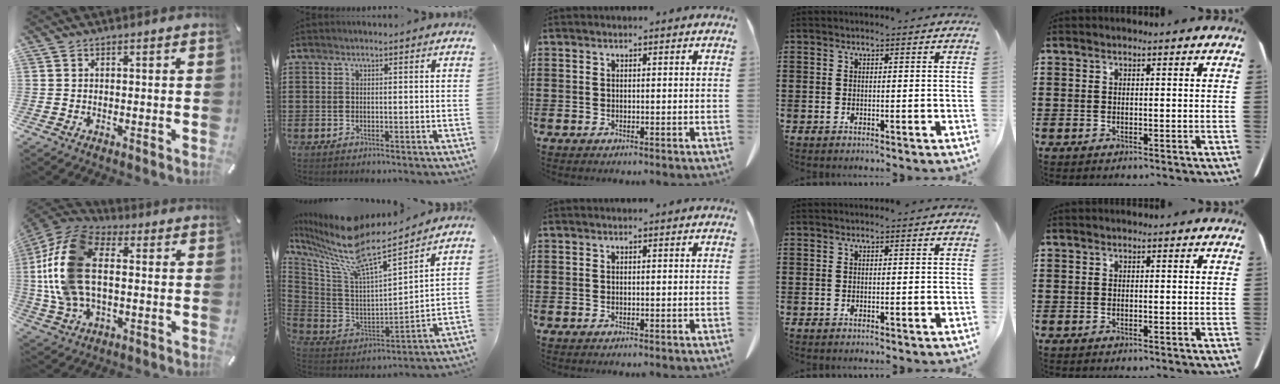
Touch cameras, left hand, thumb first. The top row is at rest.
{"thumb": {"total": 17.3, "force": [0.3, 10.8, 13.5], "torque": [-0.303, 0.005, 0.005]}, "index": {"total": 10.0, "force": [8.0, 0.9, 5.9], "torque": [-0.164, -0.066, 0.126]}}